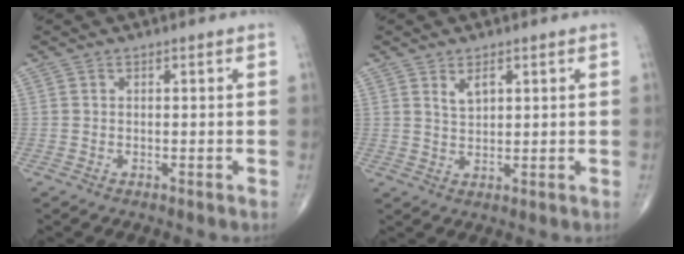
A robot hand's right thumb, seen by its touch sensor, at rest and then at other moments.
{"total": 3.2, "force": [1.6, 1.6, 2.2], "torque": [-0.034, -0.010, 0.033]}